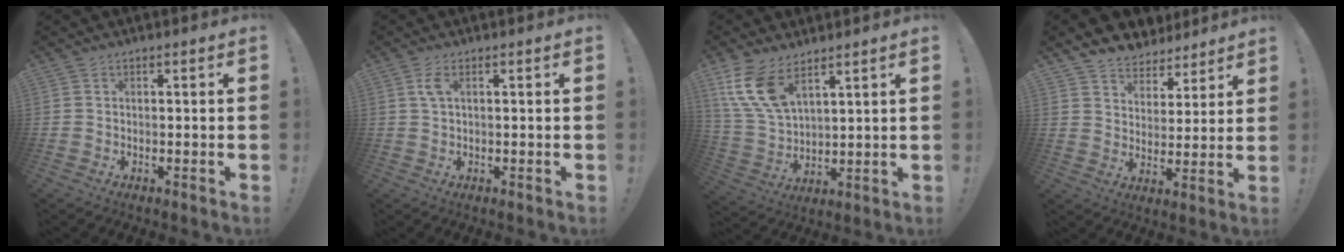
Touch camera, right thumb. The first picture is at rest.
{"total": 3.1, "force": [1.0, 1.0, 2.8], "torque": [-0.050, 0.000, 0.016]}
{"total": 12.4, "force": [7.8, 5.6, 7.8], "torque": [-0.167, -0.040, 0.149]}
{"total": 6.6, "force": [5.0, 4.2, 0.7], "torque": [-0.014, -0.048, 0.099]}